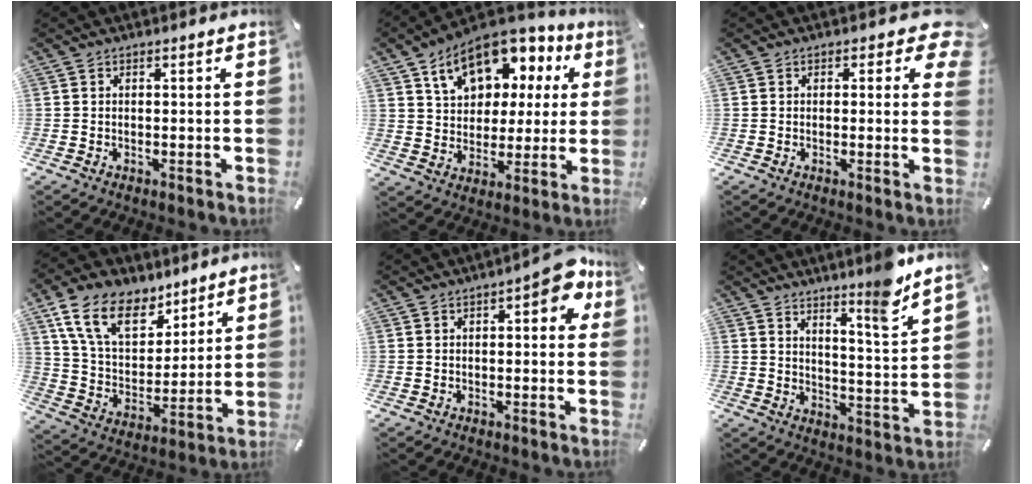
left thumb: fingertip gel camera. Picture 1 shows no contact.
{"total": 14.9, "force": [8.3, 10.0, 7.4], "torque": [-0.129, -0.039, 0.152]}
{"total": 4.8, "force": [1.7, 2.7, 3.5], "torque": [-0.033, -0.004, 0.023]}
{"total": 16.2, "force": [10.0, 9.6, 8.4], "torque": [-0.181, -0.038, 0.190]}
{"total": 7.6, "force": [1.9, 3.2, 6.7], "torque": [-0.076, -0.007, 0.026]}
{"total": 9.5, "force": [8.0, 0.3, 5.0], "torque": [-0.064, -0.064, 0.133]}